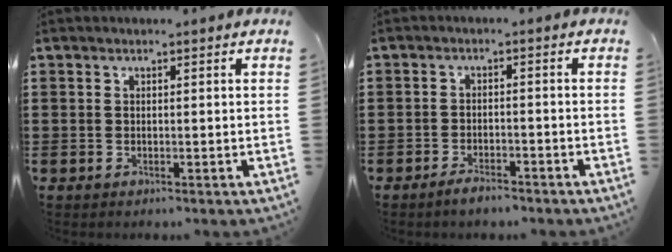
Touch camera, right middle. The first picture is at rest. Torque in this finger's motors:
{"motor_torque": [1.76, -0.11, 0.24, 0.21]}